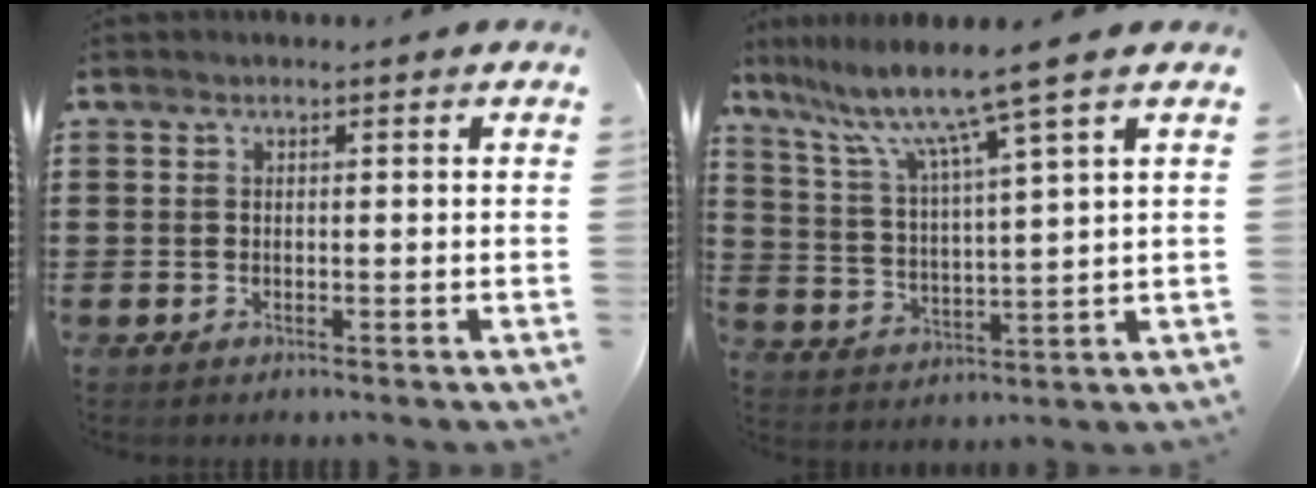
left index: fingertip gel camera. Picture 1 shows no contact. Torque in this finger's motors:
{"motor_torque": [2.14, 0.00, 0.39, 0.21]}